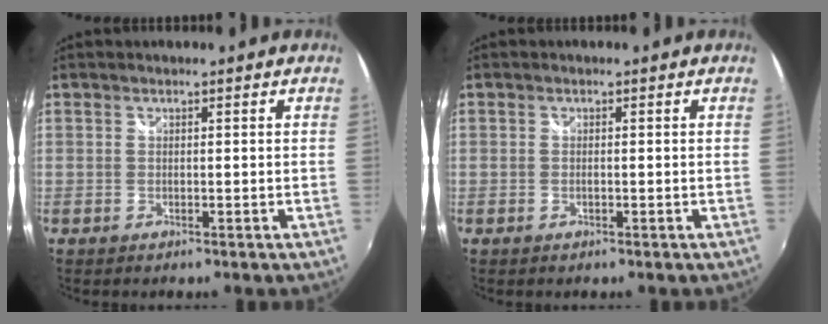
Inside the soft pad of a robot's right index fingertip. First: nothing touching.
{"total": 0.8, "force": [-0.2, 0.2, 0.7], "torque": [-0.015, -0.001, -0.005]}